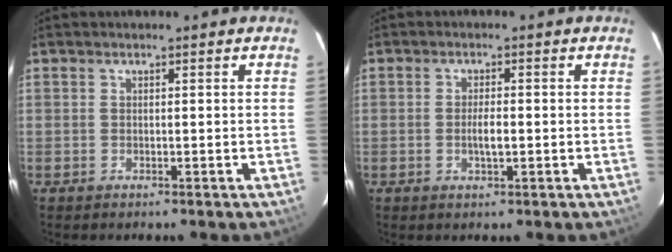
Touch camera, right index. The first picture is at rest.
{"total": 2.9, "force": [-0.5, 0.7, 2.7], "torque": [-0.049, -0.001, -0.008]}